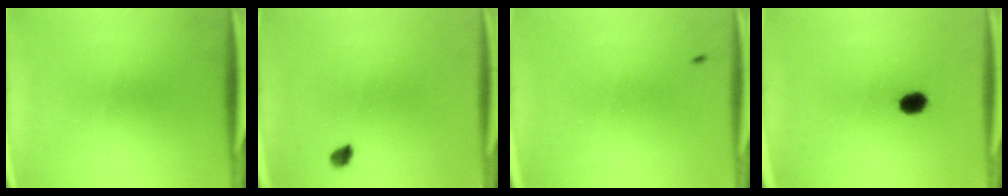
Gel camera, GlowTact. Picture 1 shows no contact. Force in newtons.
{"total": 1.6}
{"total": 0.8}
{"total": 3.4}